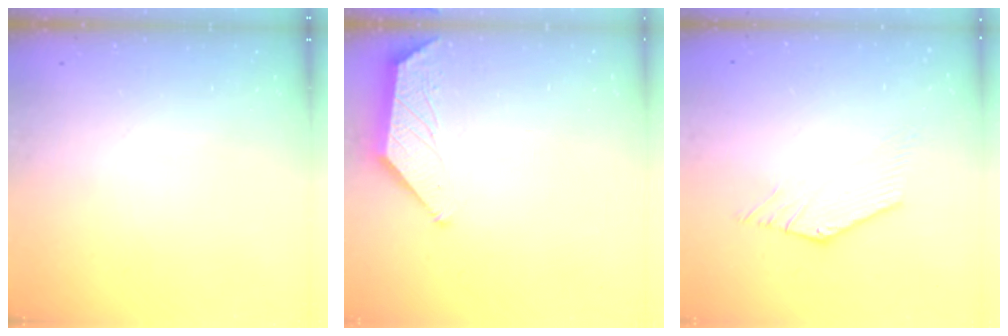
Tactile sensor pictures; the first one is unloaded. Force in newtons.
{"total": 1.5, "press": 1.4, "slide": 0.3}
{"total": 0.0}